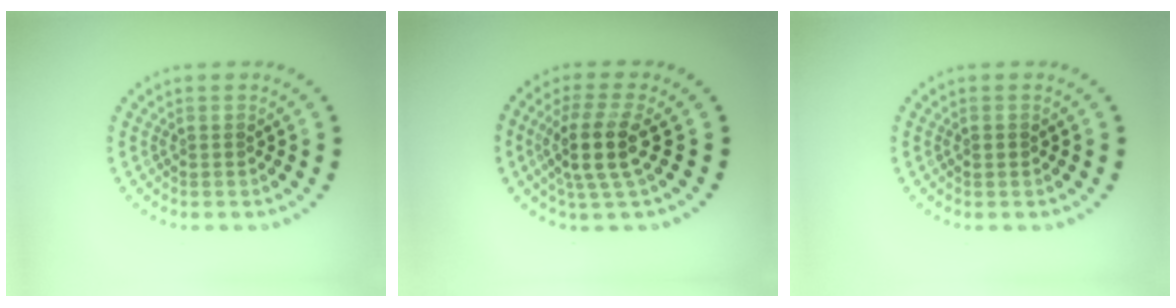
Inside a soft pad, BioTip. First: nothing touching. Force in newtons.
{"total": 4.1, "press": 3.4, "slide": 2.4}
{"total": 0.8, "press": 0.8, "slide": 0.2}